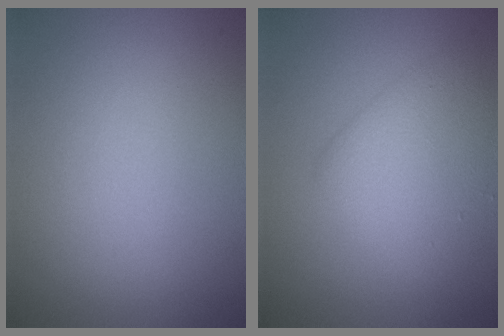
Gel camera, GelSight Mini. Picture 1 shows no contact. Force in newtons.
{"total": 3.8, "press": 3.7, "slide": 0.3}